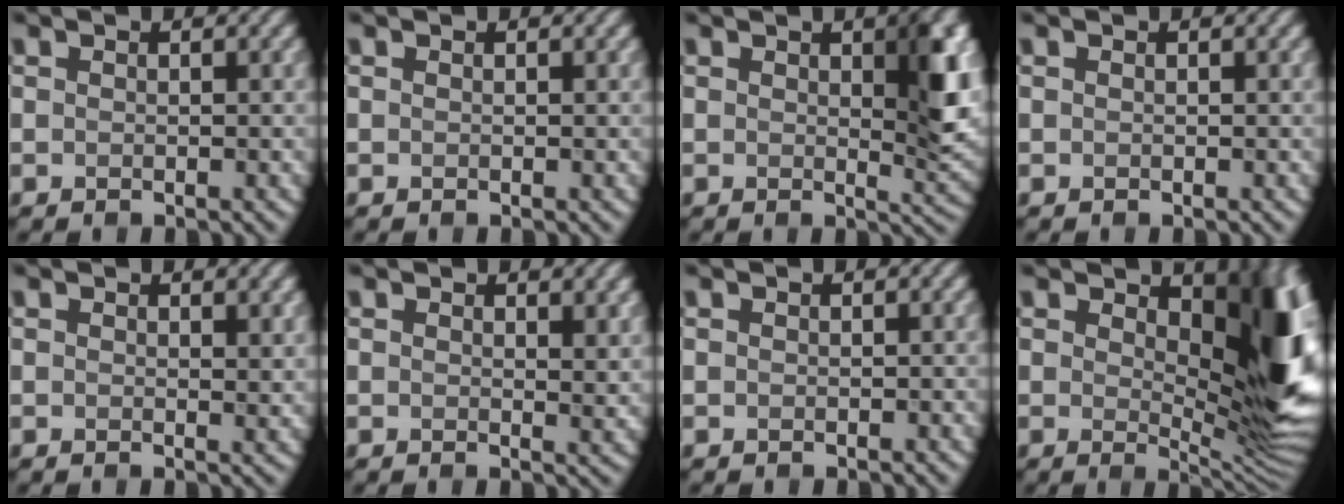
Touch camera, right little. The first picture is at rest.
{"total": 0.0}
{"total": 6.1, "force": [1.4, 1.9, 5.6], "torque": [-0.064, -0.006, 0.026]}
{"total": 0.0}
{"total": 1.4, "force": [0.8, 0.3, 1.1], "torque": [-0.011, -0.004, 0.013]}
{"total": 2.2, "force": [1.2, 0.7, 1.7], "torque": [-0.020, -0.007, 0.021]}
{"total": 0.0}
{"total": 10.7, "force": [2.6, 4.7, 9.2], "torque": [-0.109, -0.009, 0.044]}